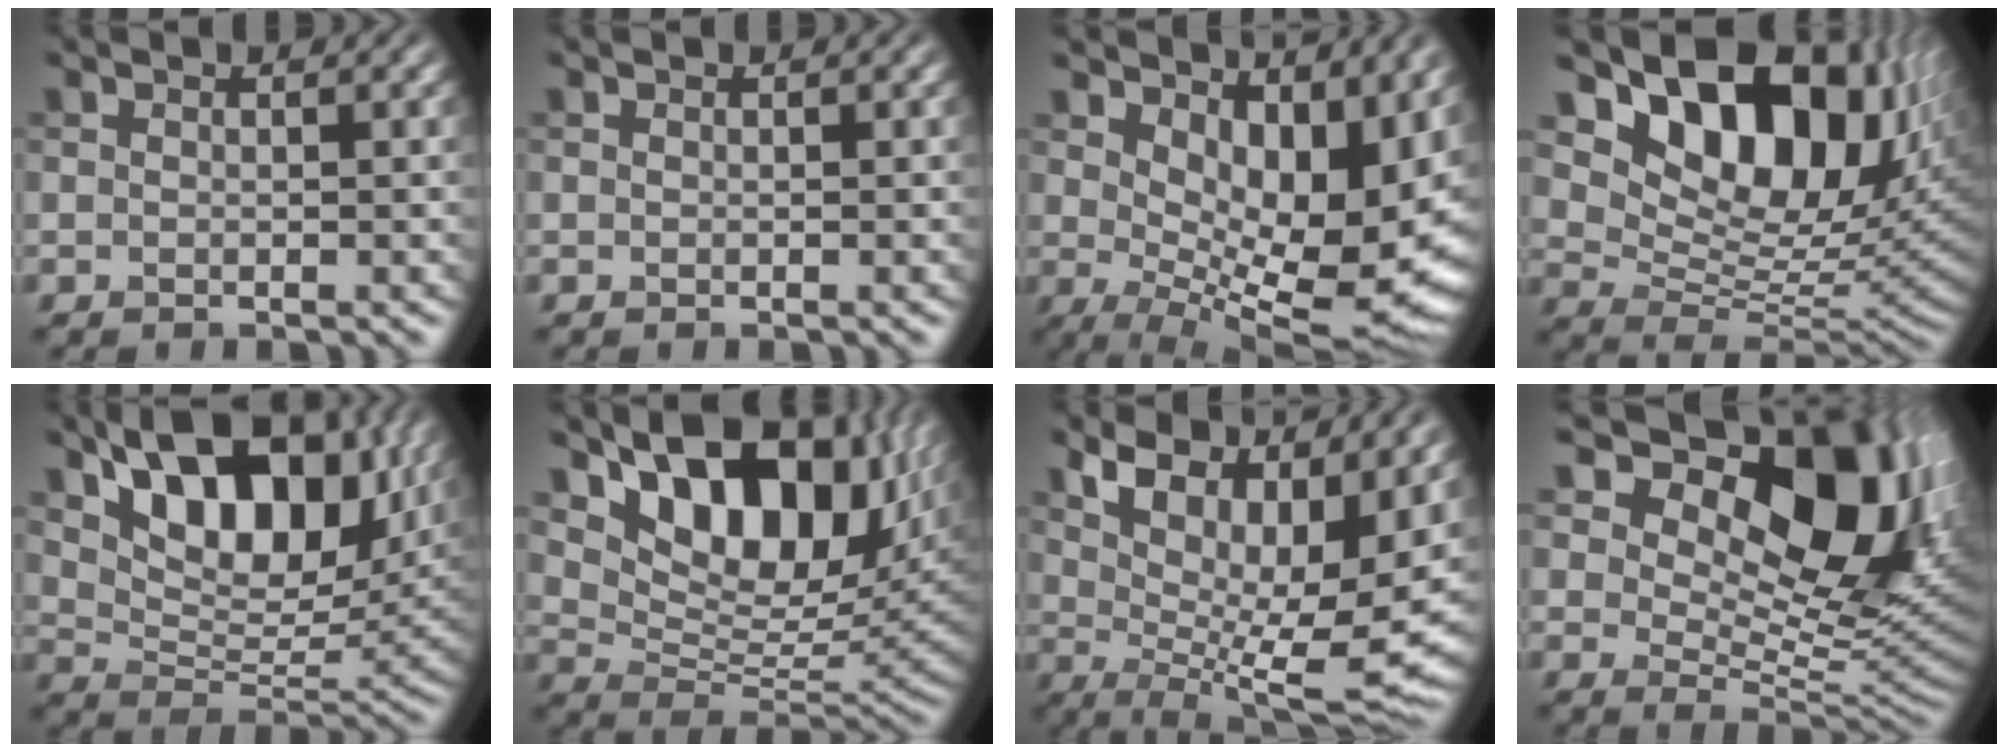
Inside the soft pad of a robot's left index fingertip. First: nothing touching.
{"total": 0.0}
{"total": 12.6, "force": [4.1, 6.0, 10.3], "torque": [-0.150, -0.024, 0.082]}
{"total": 14.9, "force": [7.4, 8.6, 9.6], "torque": [-0.153, 0.012, 0.129]}
{"total": 12.6, "force": [6.4, 6.7, 8.5], "torque": [-0.131, 0.002, 0.112]}
{"total": 13.4, "force": [6.8, 7.2, 9.0], "torque": [-0.142, -0.002, 0.122]}
{"total": 12.0, "force": [5.4, 5.0, 9.5], "torque": [-0.157, -0.012, 0.104]}
{"total": 14.8, "force": [6.7, 8.4, 10.2], "torque": [-0.138, 0.009, 0.111]}